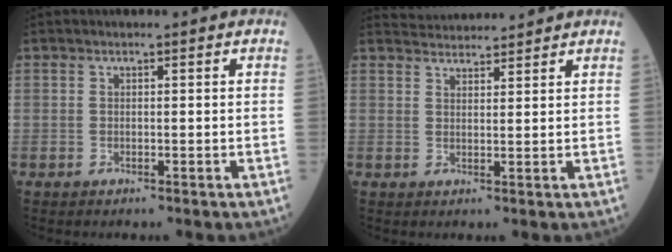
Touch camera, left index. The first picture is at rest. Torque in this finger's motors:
{"motor_torque": [-0.40, -0.50, -0.02, 0.00]}